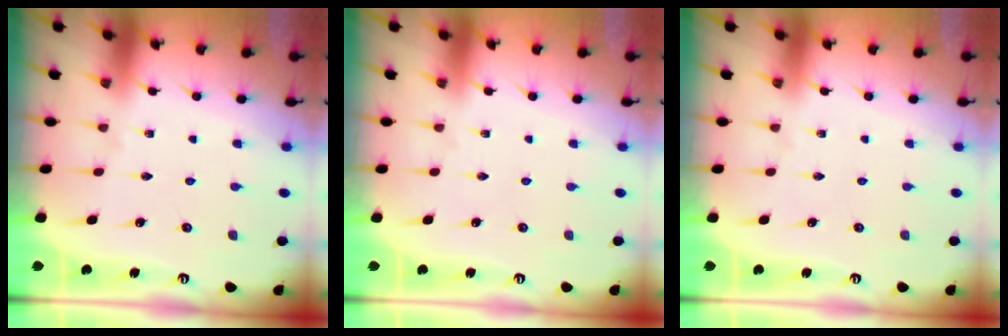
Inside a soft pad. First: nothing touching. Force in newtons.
{"total": 0.0}
{"total": 0.0}